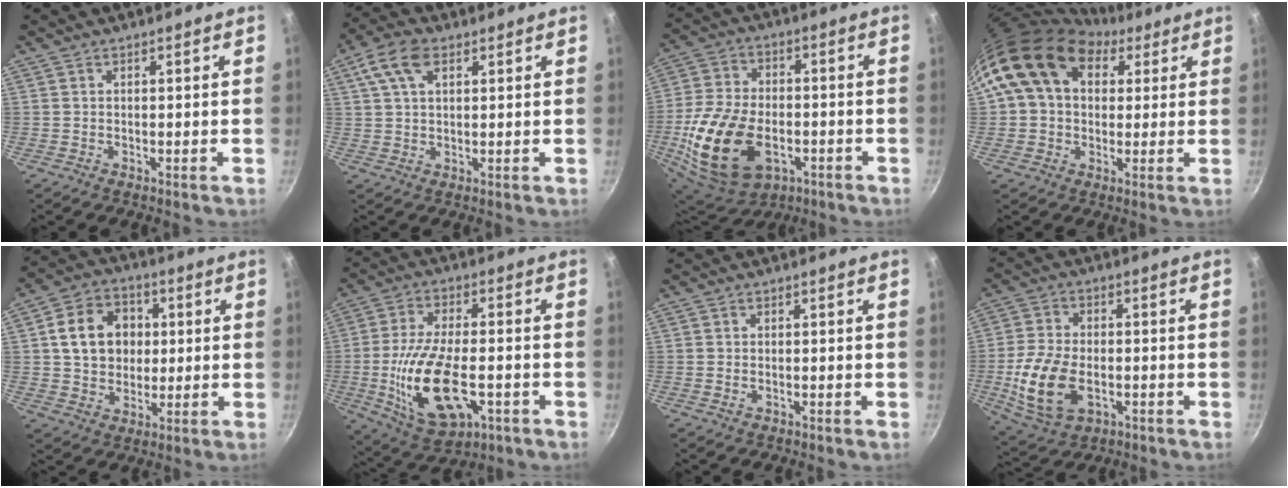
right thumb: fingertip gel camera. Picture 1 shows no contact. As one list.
[{"total": 7.6, "force": [3.2, 4.1, 5.5], "torque": [-0.105, 0.010, 0.057]}, {"total": 21.3, "force": [-6.1, 13.3, 15.5], "torque": [-0.298, 0.014, -0.099]}, {"total": 16.7, "force": [5.6, 12.5, 9.5], "torque": [-0.152, 0.026, 0.081]}, {"total": 12.3, "force": [2.0, 10.2, 6.6], "torque": [-0.085, 0.015, 0.030]}, {"total": 18.0, "force": [-4.6, 8.5, 15.2], "torque": [-0.282, 0.007, -0.073]}, {"total": 1.0, "force": [-0.4, 0.5, 0.7], "torque": [-0.017, 0.002, -0.008]}, {"total": 13.1, "force": [-3.2, 7.9, 10.0], "torque": [-0.196, 0.009, -0.054]}]